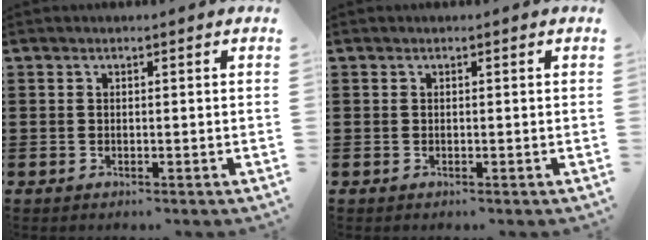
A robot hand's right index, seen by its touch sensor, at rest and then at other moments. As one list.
[{"total": 0.0}]